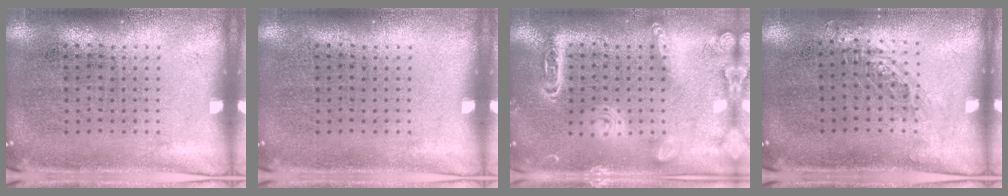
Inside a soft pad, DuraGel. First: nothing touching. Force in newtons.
{"total": 0.0}
{"total": 3.5, "press": 3.5, "slide": 0.4}
{"total": 0.8, "press": 0.8, "slide": 0.2}